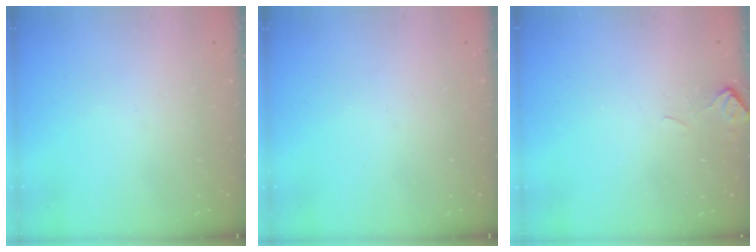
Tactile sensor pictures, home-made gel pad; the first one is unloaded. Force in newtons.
{"total": 0.0}
{"total": 4.3, "press": 4.3, "slide": 0.6}